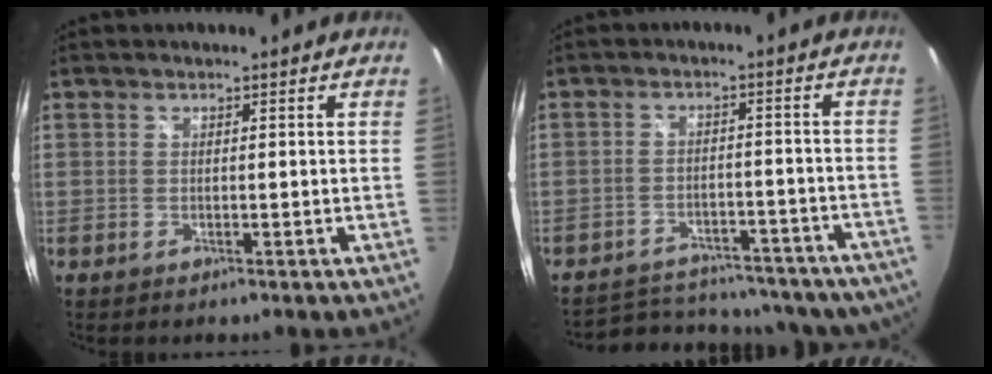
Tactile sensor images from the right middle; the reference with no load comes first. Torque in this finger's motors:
{"motor_torque": [0.26, -1.35, 0.05, 0.00]}